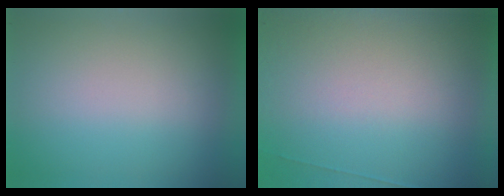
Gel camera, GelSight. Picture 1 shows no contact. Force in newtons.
{"total": 6.6}